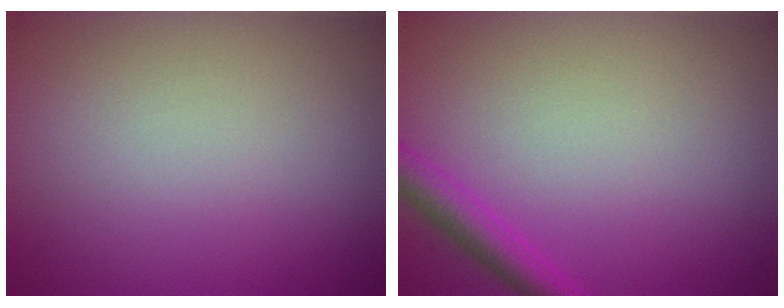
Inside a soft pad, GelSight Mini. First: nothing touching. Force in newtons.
{"total": 2.3, "press": 2.2, "slide": 0.2}